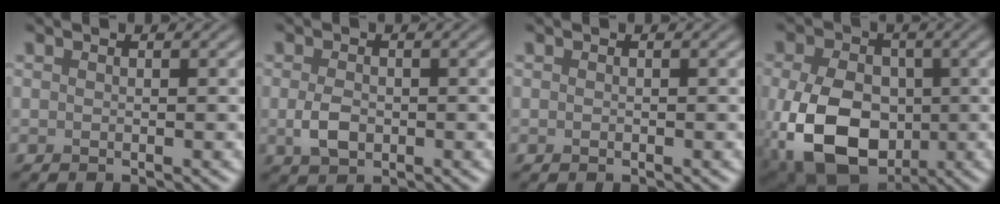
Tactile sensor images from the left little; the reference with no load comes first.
{"total": 2.5, "force": [-0.4, 1.6, 1.8], "torque": [-0.039, -0.003, -0.009]}
{"total": 0.0}
{"total": 12.1, "force": [-2.6, 8.2, 8.4], "torque": [-0.179, -0.026, -0.051]}